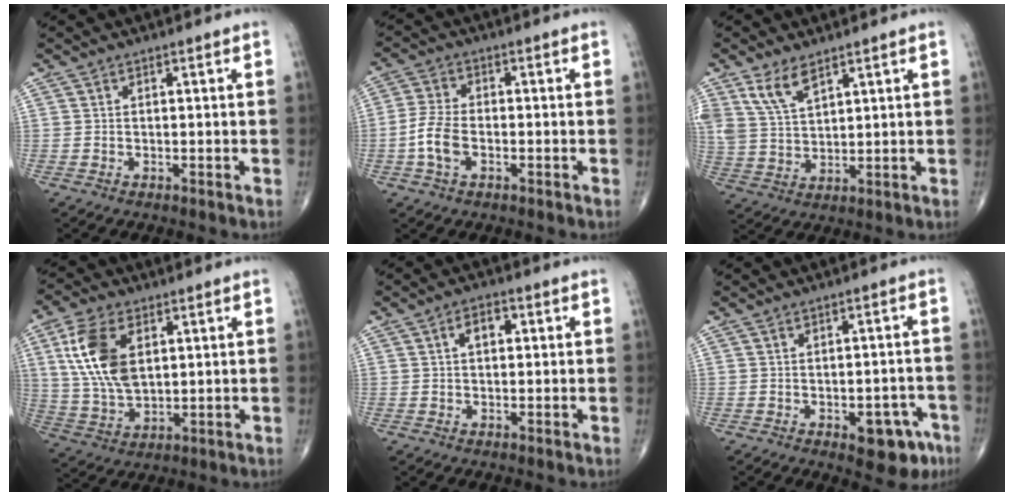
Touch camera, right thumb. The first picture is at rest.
{"total": 6.1, "force": [-1.8, 3.4, 4.8], "torque": [-0.107, 0.014, -0.040]}
{"total": 6.6, "force": [4.4, 2.9, 4.0], "torque": [-0.075, -0.018, 0.095]}
{"total": 13.7, "force": [3.9, 7.7, 10.6], "torque": [-0.212, -0.010, 0.081]}
{"total": 3.8, "force": [1.0, 2.3, 2.9], "torque": [-0.042, 0.009, 0.012]}
{"total": 7.9, "force": [-3.8, 4.0, 5.6], "torque": [-0.041, 0.025, -0.040]}